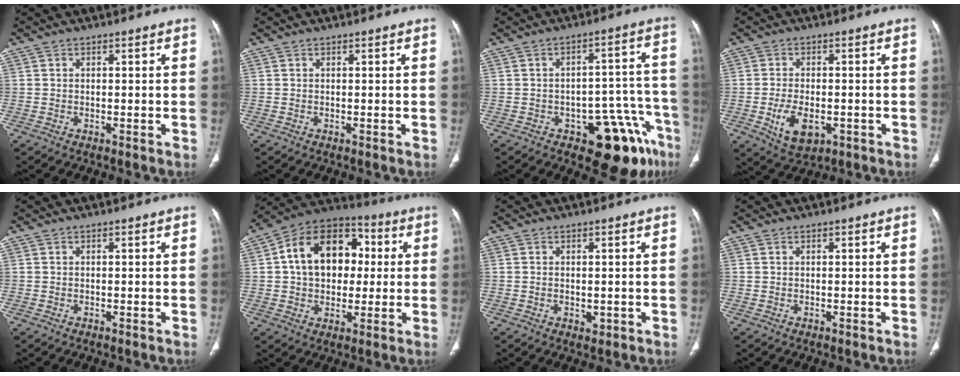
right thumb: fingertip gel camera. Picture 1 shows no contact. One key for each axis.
{"total": 0.0}
{"total": 13.4, "fx": -8.0, "fy": 6.1, "fz": 9.0, "tx": -0.060, "ty": 0.067, "tz": -0.103}
{"total": 7.8, "fx": -2.3, "fy": 4.5, "fz": 5.8, "tx": -0.097, "ty": 0.002, "tz": -0.028}
{"total": 0.0}
{"total": 18.4, "fx": 2.7, "fy": 13.2, "fz": 12.5, "tx": -0.165, "ty": 0.025, "tz": 0.036}
{"total": 1.3, "fx": -0.2, "fy": 0.9, "fz": 1.0, "tx": -0.016, "ty": -0.004, "tz": 0.001}
{"total": 0.0}